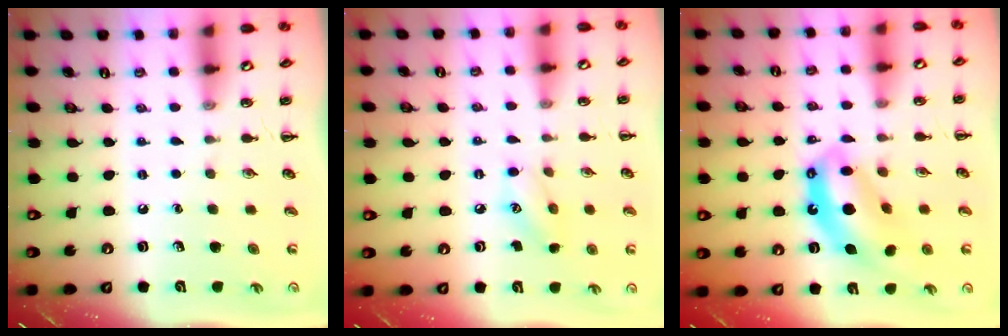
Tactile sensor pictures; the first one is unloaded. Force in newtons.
{"total": 7.0, "press": 7.0, "slide": 0.8}
{"total": 12.1, "press": 11.6, "slide": 3.4}